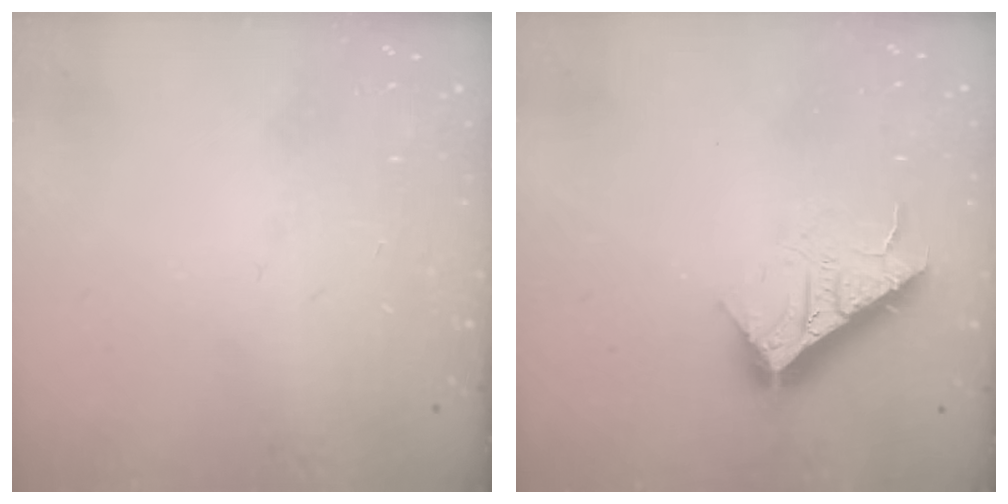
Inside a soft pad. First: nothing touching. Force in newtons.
{"total": 14.2, "press": 14.1, "slide": 0.5}